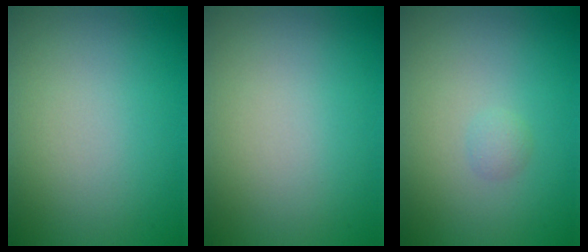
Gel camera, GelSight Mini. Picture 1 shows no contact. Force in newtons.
{"total": 0.0}
{"total": 0.8, "press": 0.8, "slide": 0.1}